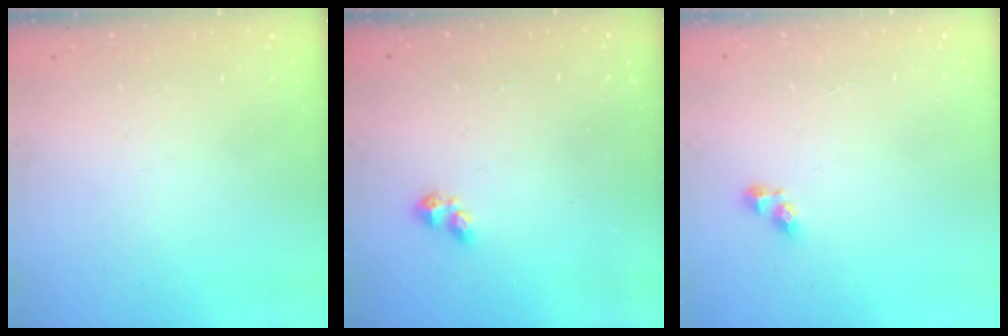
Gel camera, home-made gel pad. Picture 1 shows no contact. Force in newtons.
{"total": 2.3, "press": 2.2, "slide": 0.6}
{"total": 3.4, "press": 3.4, "slide": 0.4}